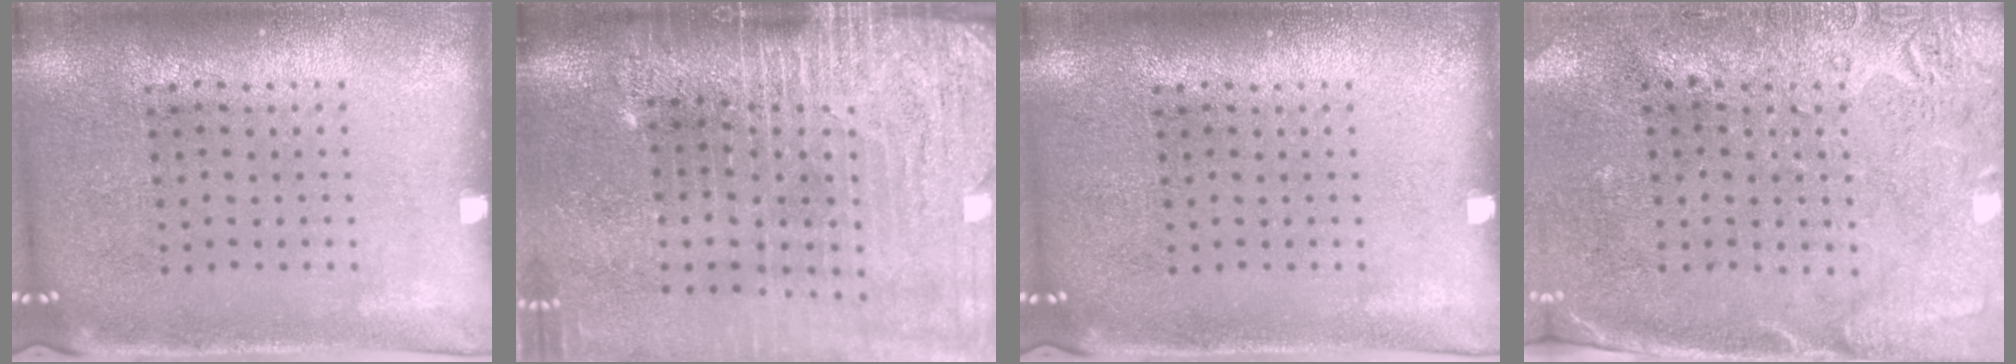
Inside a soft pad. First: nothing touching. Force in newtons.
{"total": 4.2, "press": 3.5, "slide": 2.3}
{"total": 0.0}
{"total": 2.7, "press": 2.2, "slide": 1.7}